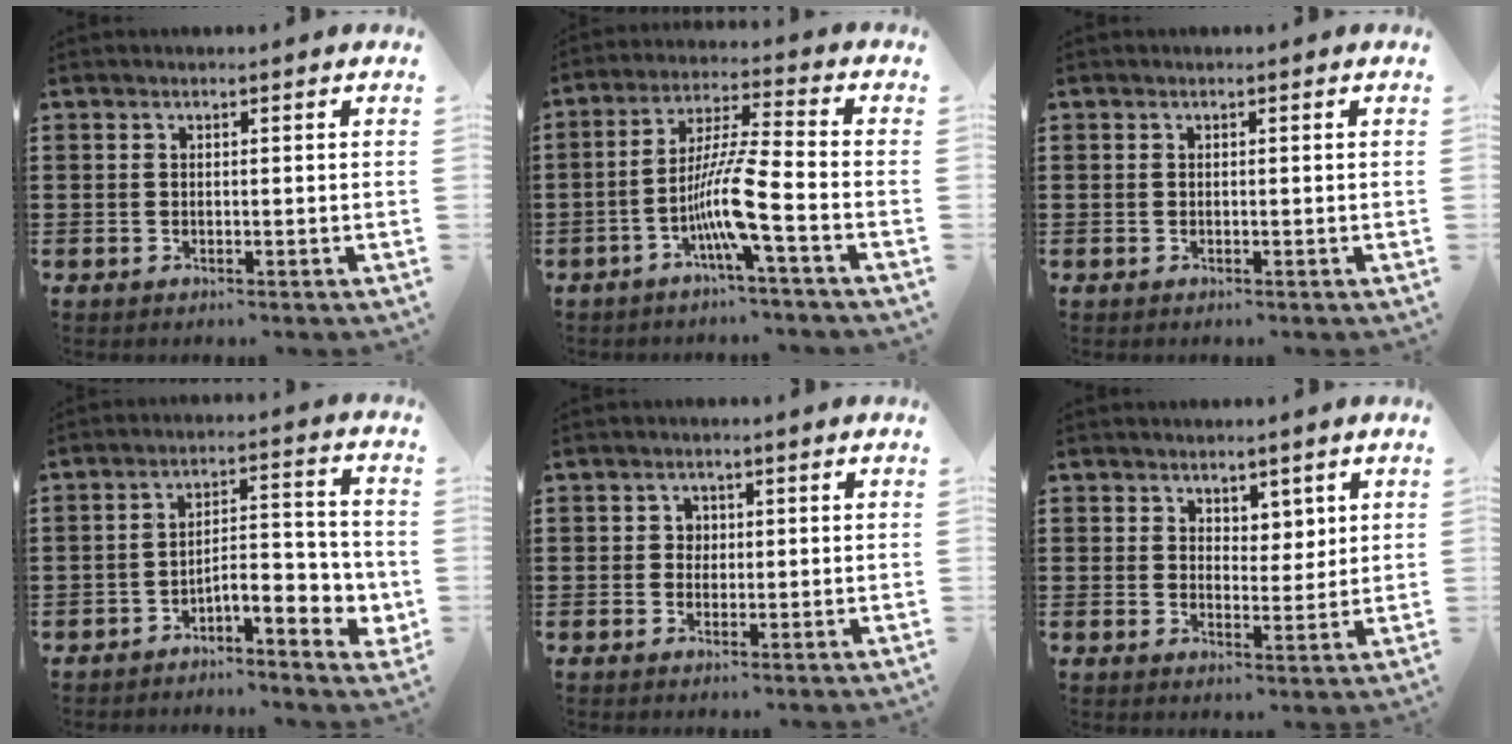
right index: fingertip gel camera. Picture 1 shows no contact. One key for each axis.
{"total": 9.2, "fx": -3.9, "fy": 0.2, "fz": 8.4, "tx": -0.170, "ty": -0.011, "tz": -0.078}
{"total": 0.0}
{"total": 5.6, "fx": -3.5, "fy": 1.9, "fz": 3.9, "tx": -0.059, "ty": -0.006, "tz": -0.068}
{"total": 1.6, "fx": 0.1, "fy": 1.5, "fz": 0.5, "tx": -0.015, "ty": 0.008, "tz": 0.001}
{"total": 3.8, "fx": 2.8, "fy": 2.5, "fz": 0.3, "tx": -0.011, "ty": 0.004, "tz": 0.051}